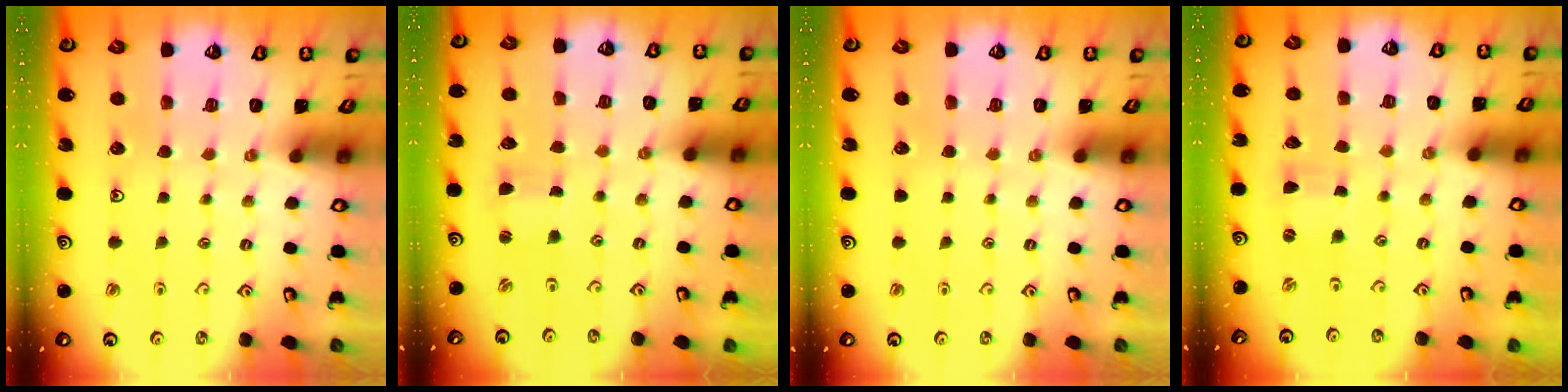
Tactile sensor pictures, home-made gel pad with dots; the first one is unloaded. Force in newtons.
{"total": 0.7, "press": 0.7, "slide": 0.0}
{"total": 0.0}
{"total": 0.0}